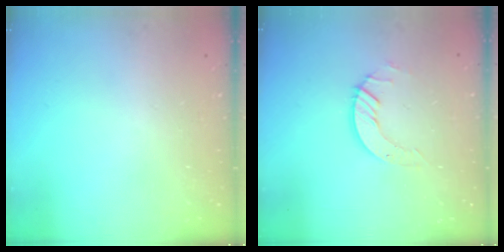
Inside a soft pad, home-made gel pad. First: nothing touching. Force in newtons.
{"total": 4.5, "press": 4.5, "slide": 0.4}